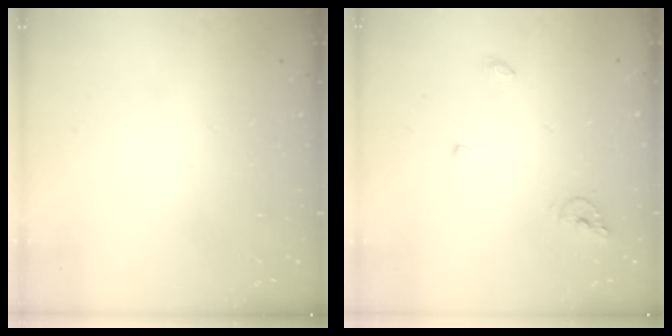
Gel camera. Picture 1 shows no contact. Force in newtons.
{"total": 6.2, "press": 6.2, "slide": 0.4}